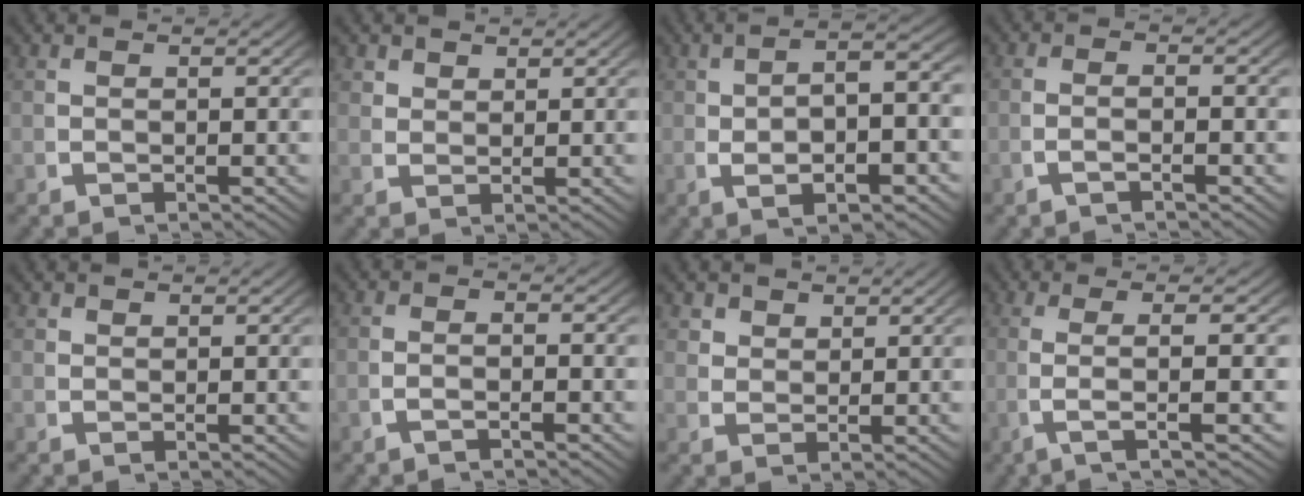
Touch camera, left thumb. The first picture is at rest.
{"total": 2.0, "force": [1.8, 0.7, 0.5], "torque": [-0.004, -0.006, 0.043]}
{"total": 6.2, "force": [-0.2, 2.4, 5.7], "torque": [-0.087, 0.006, 0.003]}
{"total": 1.4, "force": [-0.8, 0.0, 1.2], "torque": [-0.033, 0.001, -0.016]}
{"total": 0.9, "force": [0.9, 0.1, 0.1], "torque": [-0.001, -0.004, 0.025]}
{"total": 1.2, "force": [-0.8, 0.1, 0.8], "torque": [-0.022, 0.000, -0.018]}
{"total": 2.6, "force": [2.1, 1.3, 0.8], "torque": [-0.011, -0.007, 0.047]}
{"total": 5.9, "force": [-0.1, 0.8, 5.9], "torque": [-0.128, -0.001, 0.004]}